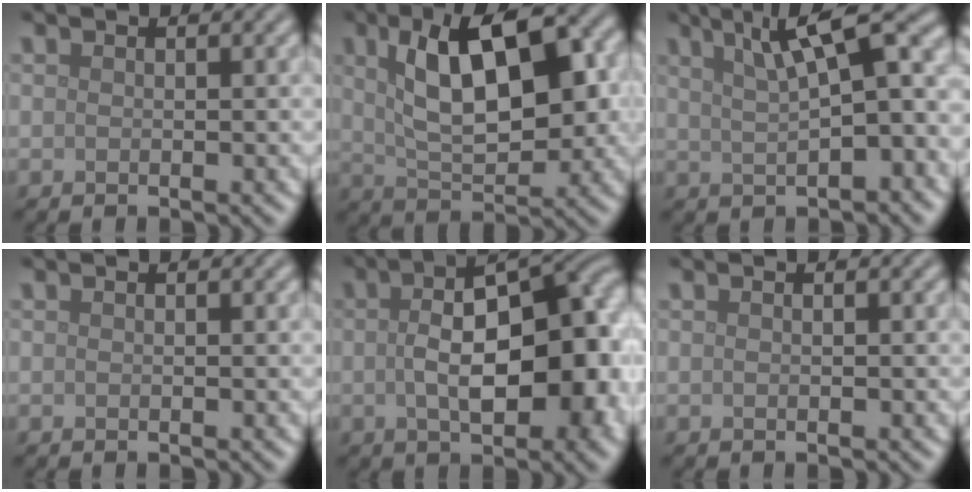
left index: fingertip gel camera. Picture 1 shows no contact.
{"total": 10.0, "force": [2.5, 4.6, 8.6], "torque": [-0.131, 0.011, 0.038]}
{"total": 9.5, "force": [3.2, 2.9, 8.4], "torque": [-0.126, 0.027, 0.054]}
{"total": 0.0}
{"total": 14.1, "force": [0.3, 6.6, 12.4], "torque": [-0.146, 0.023, 0.001]}
{"total": 0.0}